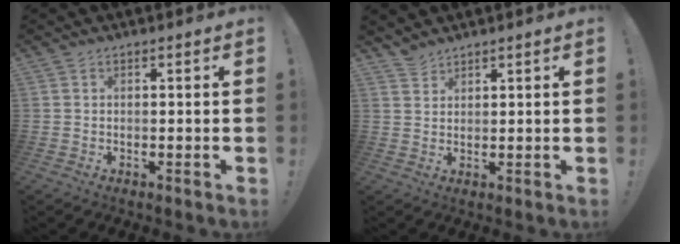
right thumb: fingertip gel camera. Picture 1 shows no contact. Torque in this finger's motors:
{"motor_torque": [-0.27, -0.17, -0.20, -0.15, 0.05]}